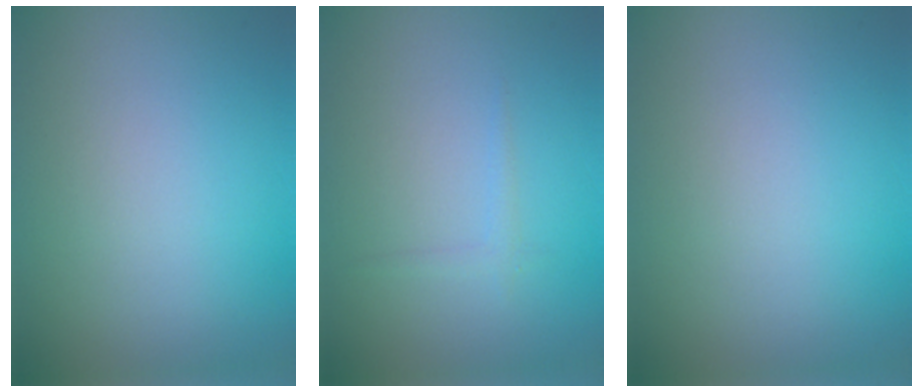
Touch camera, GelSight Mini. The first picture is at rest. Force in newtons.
{"total": 0.9, "press": 0.8, "slide": 0.1}
{"total": 0.0}